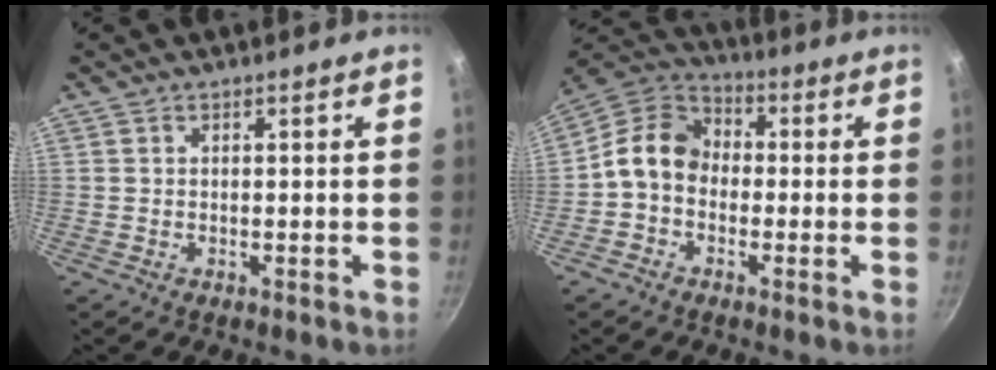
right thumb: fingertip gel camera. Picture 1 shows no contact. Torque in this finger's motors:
{"motor_torque": [1.41, 1.76, 0.80, -1.06, 0.08]}